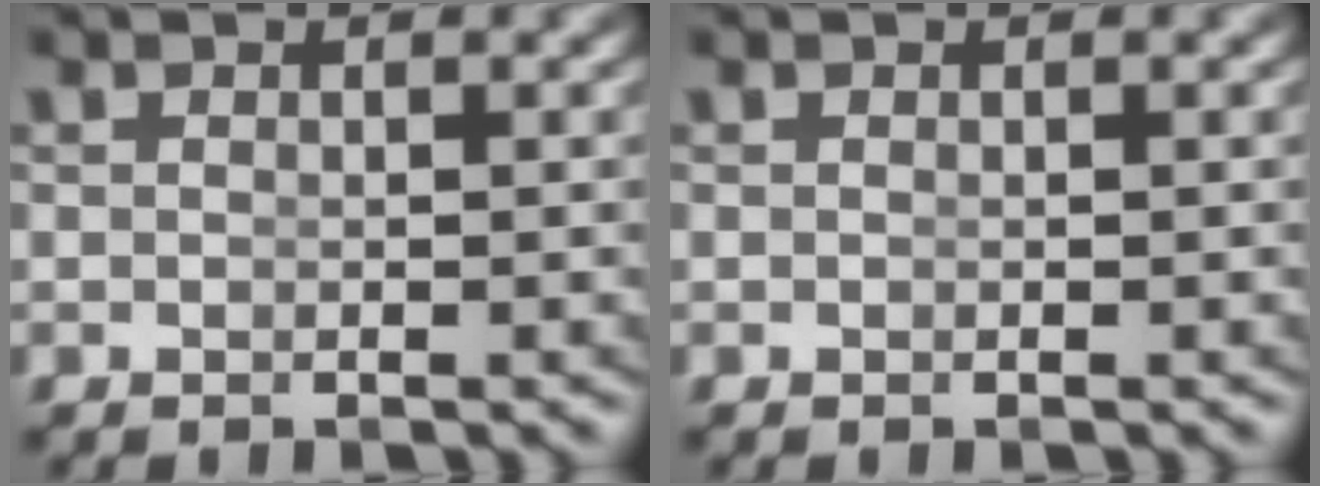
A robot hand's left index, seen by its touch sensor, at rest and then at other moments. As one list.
[{"total": 0.0}]